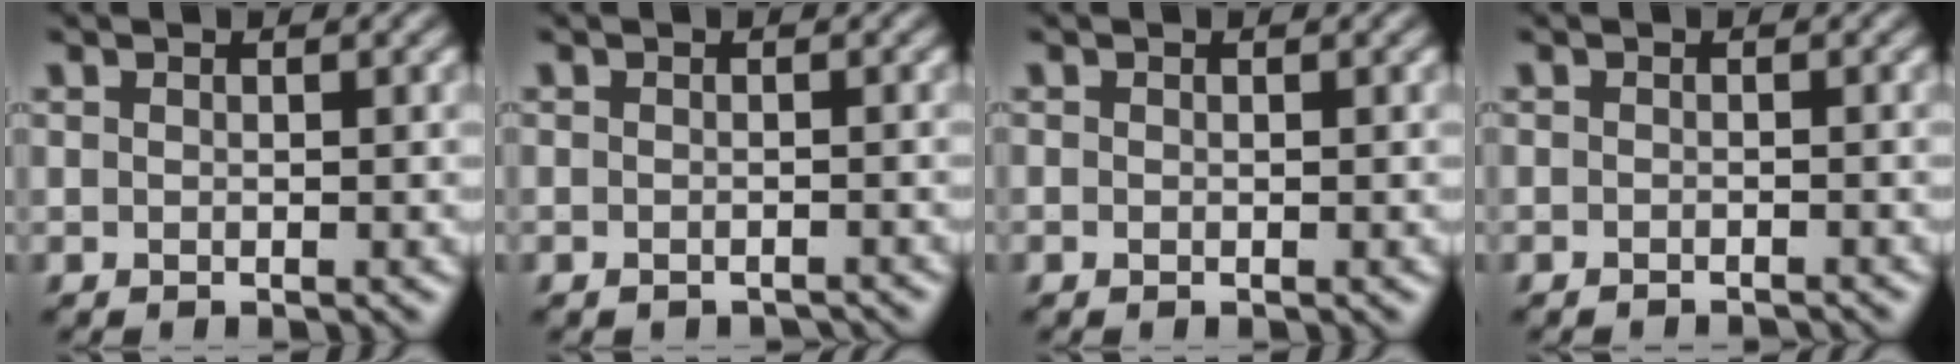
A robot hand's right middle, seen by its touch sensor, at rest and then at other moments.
{"total": 1.4, "force": [-1.3, 0.3, 0.3], "torque": [-0.001, -0.004, -0.019]}
{"total": 0.0}
{"total": 1.6, "force": [-1.6, 0.2, 0.4], "torque": [0.005, -0.004, -0.021]}